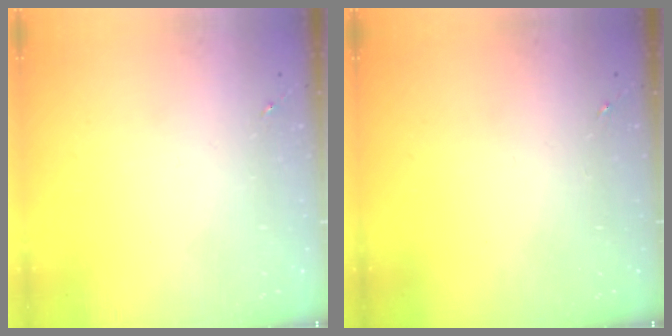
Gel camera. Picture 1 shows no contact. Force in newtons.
{"total": 0.0}